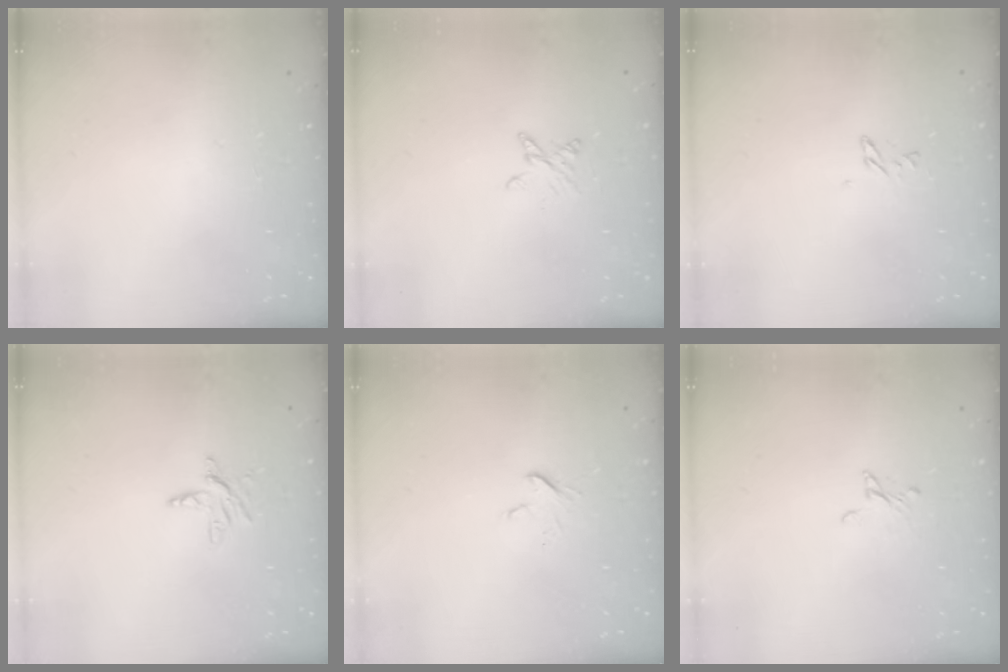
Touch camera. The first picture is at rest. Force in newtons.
{"total": 3.1, "press": 3.1, "slide": 0.4}
{"total": 4.3, "press": 4.3, "slide": 0.4}
{"total": 5.5, "press": 5.5, "slide": 0.3}
{"total": 3.4, "press": 3.4, "slide": 0.3}
{"total": 2.5, "press": 2.5, "slide": 0.2}